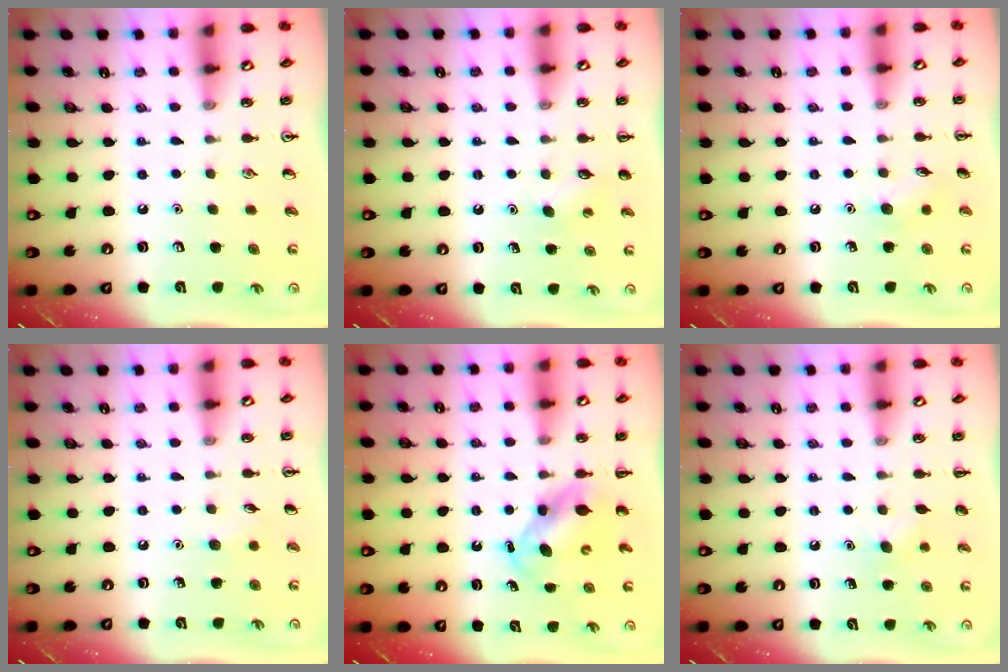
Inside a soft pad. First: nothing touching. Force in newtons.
{"total": 2.9, "press": 2.8, "slide": 0.7}
{"total": 6.7, "press": 6.4, "slide": 1.9}
{"total": 3.9, "press": 3.8, "slide": 1.0}
{"total": 6.6, "press": 6.5, "slide": 1.0}
{"total": 4.7, "press": 4.5, "slide": 1.2}